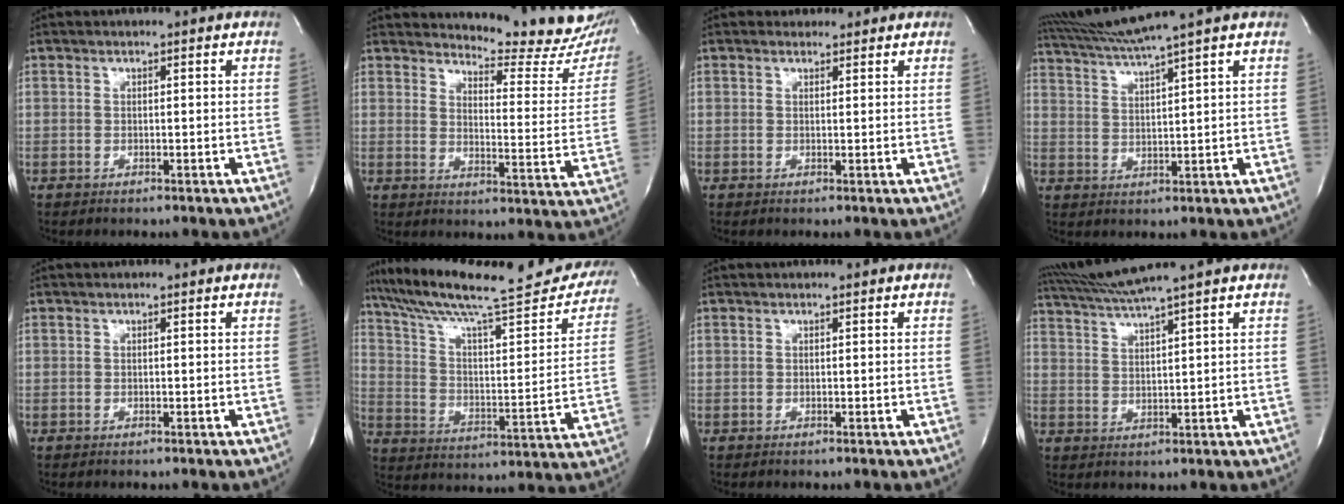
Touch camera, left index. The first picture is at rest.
{"total": 16.5, "force": [15.9, 1.9, 3.8], "torque": [-0.041, -0.108, 0.172]}
{"total": 1.8, "force": [1.5, 1.0, -0.1], "torque": [0.003, 0.010, 0.018]}
{"total": 7.9, "force": [6.7, -2.8, 3.0], "torque": [-0.062, 0.001, 0.130]}
{"total": 0.0}
{"total": 30.4, "force": [25.4, 4.9, 16.0], "torque": [-0.251, -0.030, 0.346]}
{"total": 0.9, "force": [0.8, 0.2, 0.2], "torque": [-0.005, 0.020, 0.013]}
{"total": 7.4, "force": [6.3, -2.5, 2.8], "torque": [-0.057, 0.003, 0.121]}